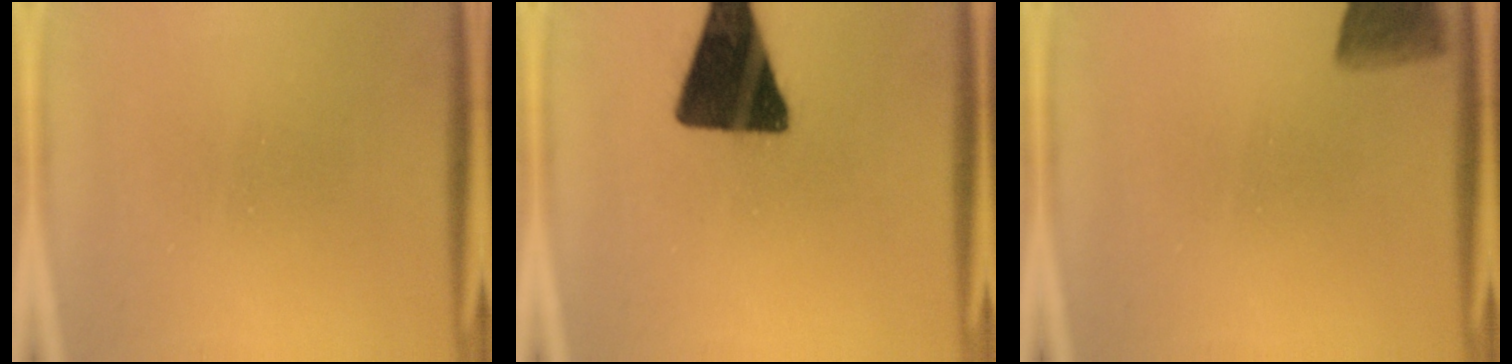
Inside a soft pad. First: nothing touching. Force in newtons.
{"total": 16.3}
{"total": 5.6}